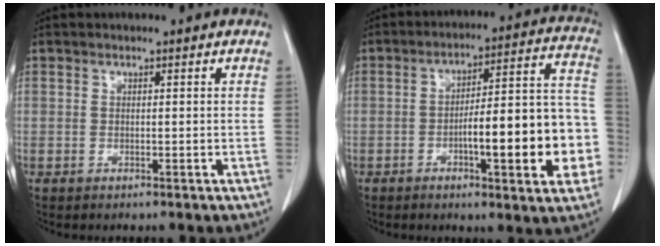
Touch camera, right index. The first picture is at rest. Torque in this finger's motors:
{"motor_torque": [1.79, -0.35, 0.53, 0.10]}